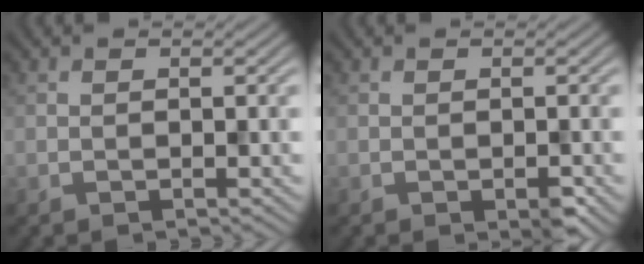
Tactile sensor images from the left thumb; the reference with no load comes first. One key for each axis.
{"total": 1.7, "fx": -0.9, "fy": 0.6, "fz": 1.3, "tx": -0.020, "ty": -0.004, "tz": -0.012}